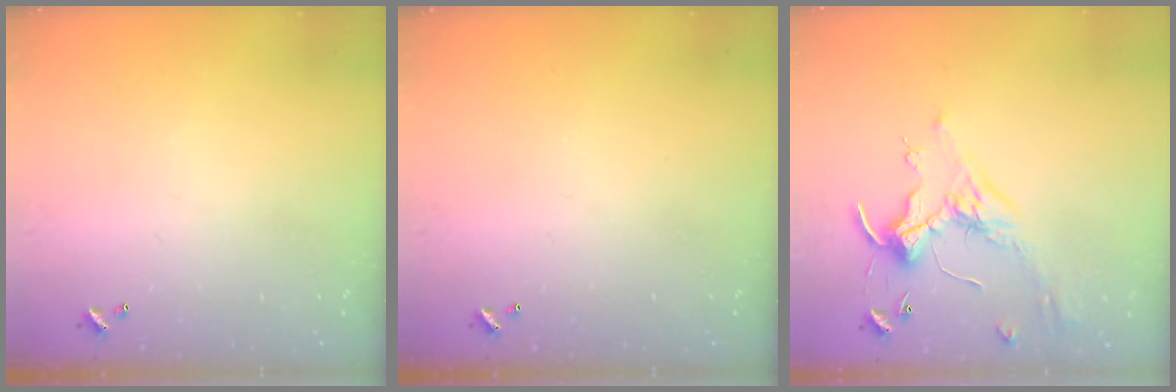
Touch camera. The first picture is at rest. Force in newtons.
{"total": 0.0}
{"total": 0.9, "press": 0.5, "slide": 0.7}